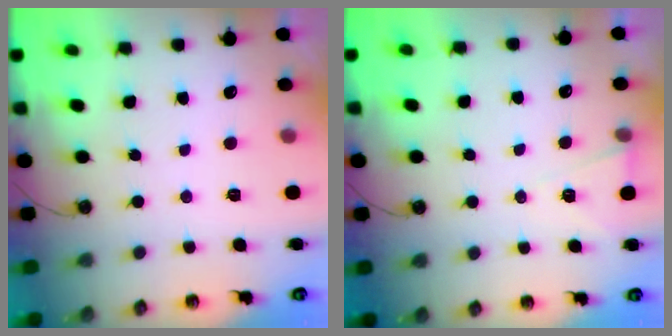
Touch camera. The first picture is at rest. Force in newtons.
{"total": 5.4, "press": 3.3, "slide": 4.2}